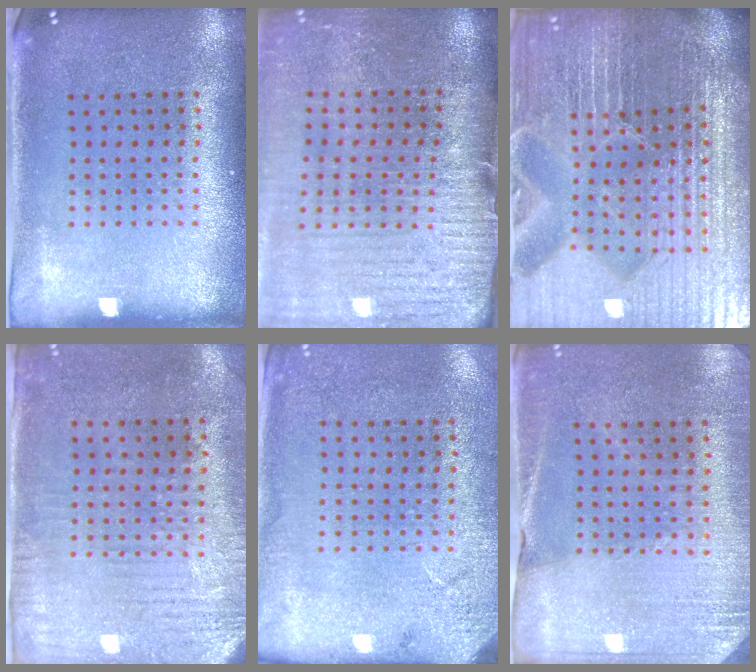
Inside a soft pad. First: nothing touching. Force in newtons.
{"total": 3.8, "press": 3.3, "slide": 1.9}
{"total": 7.2, "press": 6.3, "slide": 3.5}
{"total": 2.9, "press": 2.4, "slide": 1.7}
{"total": 2.6, "press": 2.2, "slide": 1.3}
{"total": 2.7, "press": 2.6, "slide": 0.7}